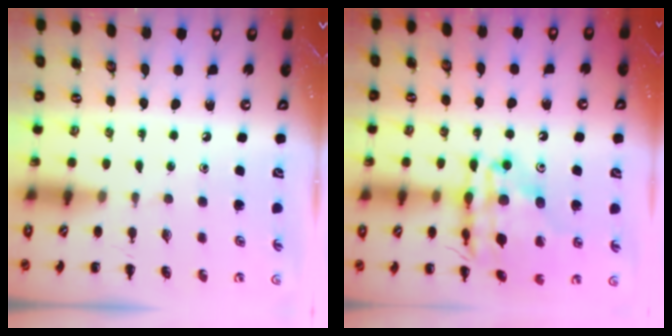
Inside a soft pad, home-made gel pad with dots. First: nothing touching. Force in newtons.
{"total": 19.4, "press": 19.1, "slide": 2.8}